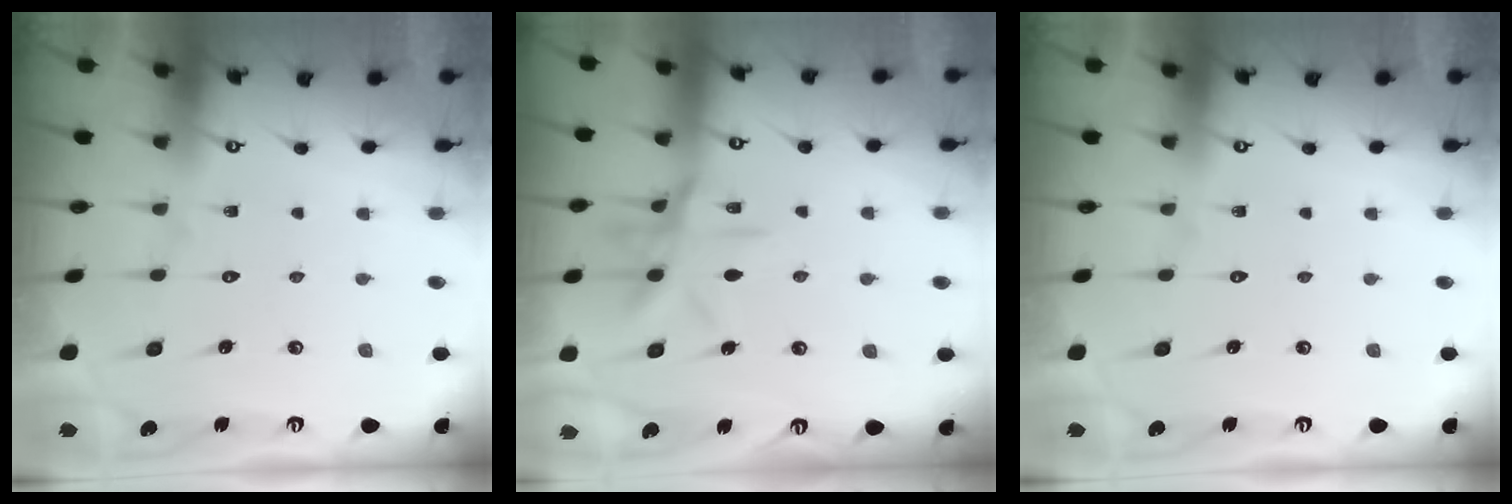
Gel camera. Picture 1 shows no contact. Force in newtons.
{"total": 11.9, "press": 11.9, "slide": 0.8}
{"total": 0.0}